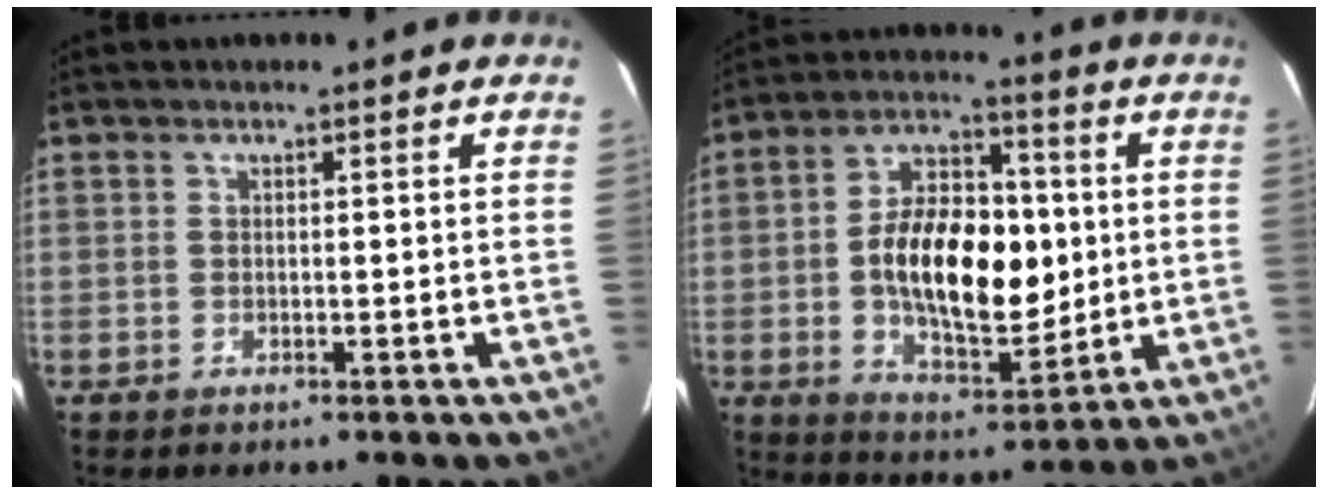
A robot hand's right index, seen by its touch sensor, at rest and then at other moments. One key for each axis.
{"total": 18.0, "fx": -0.1, "fy": 9.8, "fz": 15.1, "tx": -0.258, "ty": 0.017, "tz": 0.006}